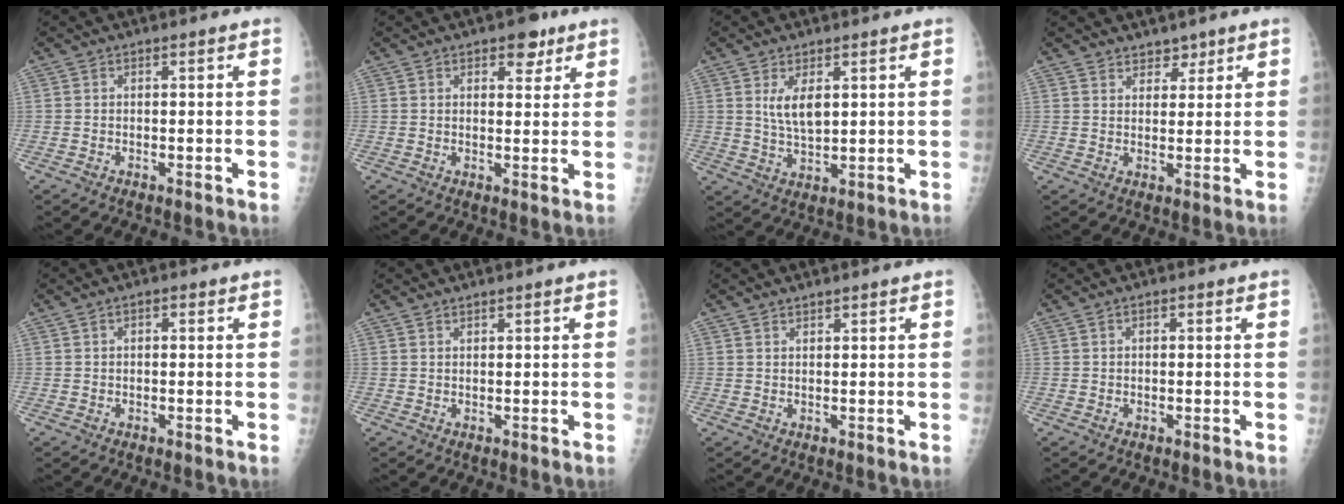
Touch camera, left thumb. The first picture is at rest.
{"total": 4.4, "force": [2.7, 2.4, 2.5], "torque": [-0.009, -0.013, 0.035]}
{"total": 5.2, "force": [1.9, 2.4, 4.2], "torque": [-0.073, -0.017, 0.044]}
{"total": 3.0, "force": [2.5, 1.7, 0.3], "torque": [0.021, -0.017, 0.036]}
{"total": 1.4, "force": [0.6, 0.9, 0.9], "torque": [-0.009, 0.001, 0.007]}
{"total": 0.7, "force": [0.7, 0.1, 0.0], "torque": [0.000, -0.006, 0.013]}
{"total": 0.9, "force": [0.9, 0.2, 0.1], "torque": [0.003, -0.008, 0.017]}
{"total": 0.9, "force": [0.4, 0.5, 0.6], "torque": [-0.006, 0.001, 0.003]}